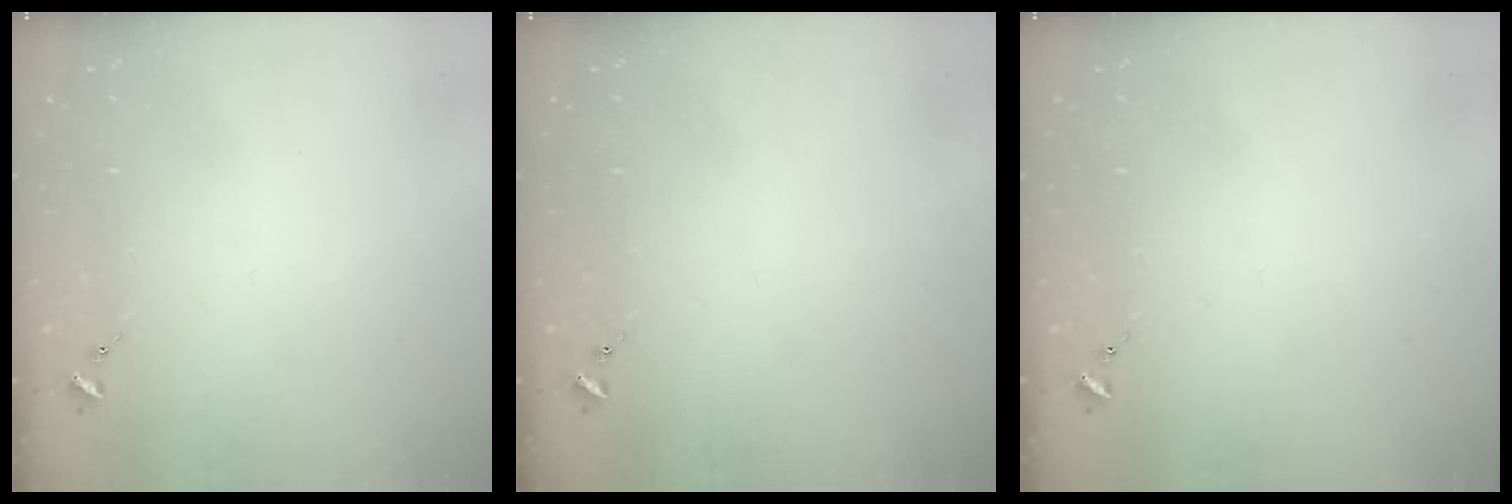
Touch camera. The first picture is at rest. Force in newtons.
{"total": 0.0}
{"total": 0.0}